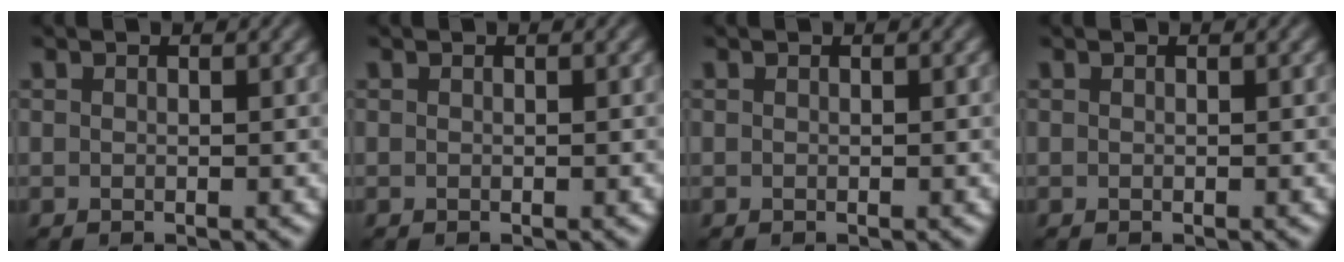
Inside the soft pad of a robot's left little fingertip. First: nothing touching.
{"total": 0.0}
{"total": 0.0}
{"total": 0.0}